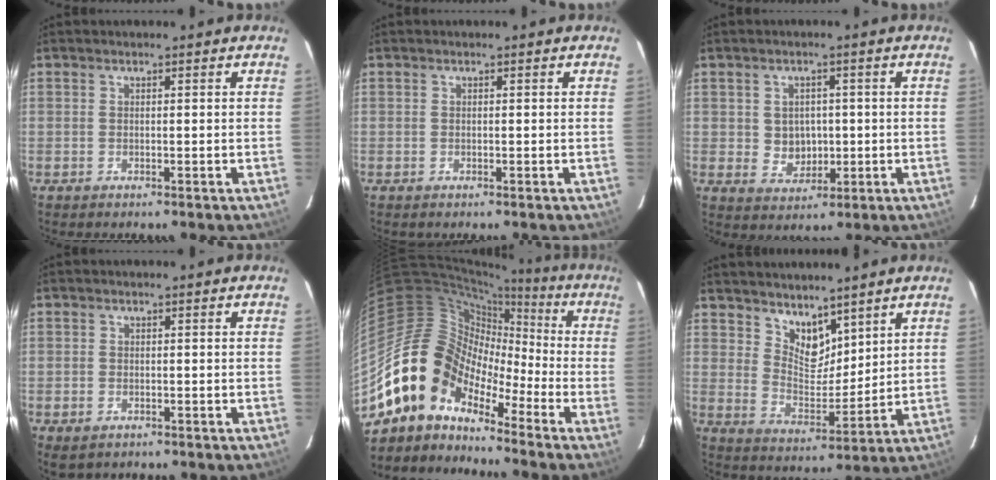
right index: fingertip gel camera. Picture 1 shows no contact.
{"total": 0.0}
{"total": 5.0, "force": [0.1, 4.6, 2.0], "torque": [-0.040, 0.007, 0.013]}
{"total": 2.7, "force": [-1.3, 2.0, 1.3], "torque": [-0.026, -0.006, -0.018]}
{"total": 13.5, "force": [-9.8, 8.1, 4.5], "torque": [-0.081, 0.025, -0.201]}
{"total": 8.3, "force": [6.3, 4.1, 3.4], "torque": [-0.047, -0.003, 0.122]}